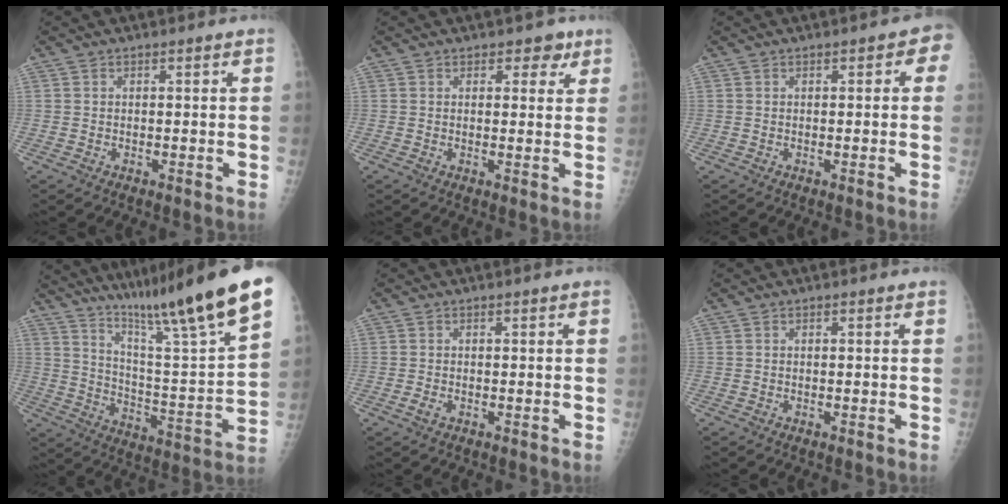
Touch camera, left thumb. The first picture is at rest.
{"total": 3.3, "force": [2.0, 2.1, 1.5], "torque": [0.008, -0.009, 0.023]}
{"total": 3.2, "force": [0.9, 1.5, 2.6], "torque": [-0.012, 0.004, 0.002]}
{"total": 24.0, "force": [17.5, 1.0, 16.4], "torque": [-0.238, -0.082, 0.280]}
{"total": 1.3, "force": [-0.4, 0.6, 1.0], "torque": [-0.025, 0.010, -0.003]}
{"total": 0.0}